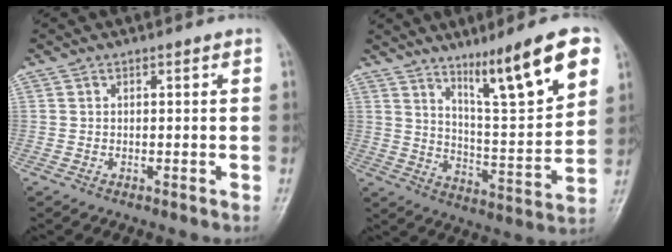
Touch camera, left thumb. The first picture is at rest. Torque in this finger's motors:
{"motor_torque": [0.56, 0.40, 1.36, -0.91, 0.17]}